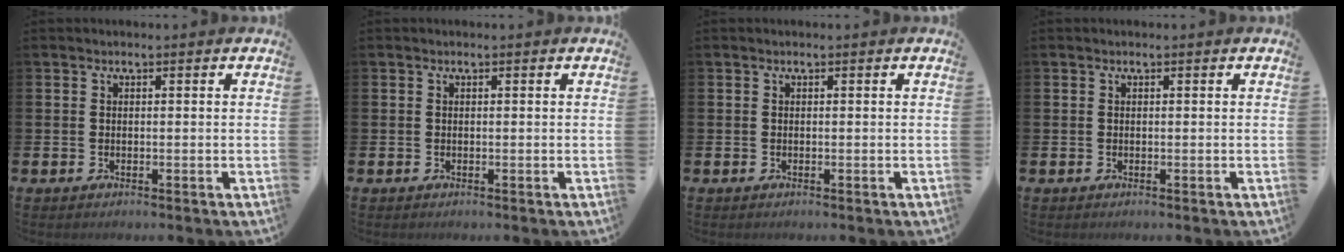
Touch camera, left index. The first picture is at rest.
{"total": 0.0}
{"total": 0.0}
{"total": 0.0}